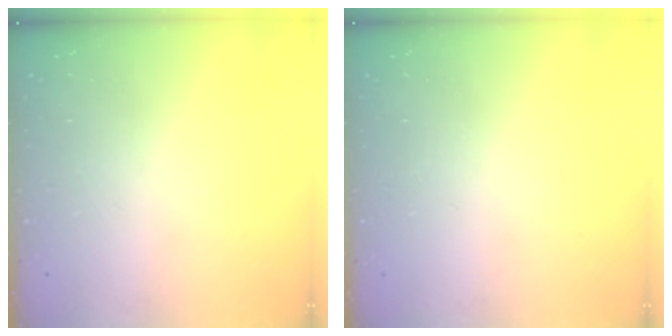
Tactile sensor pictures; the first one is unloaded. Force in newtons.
{"total": 0.0}